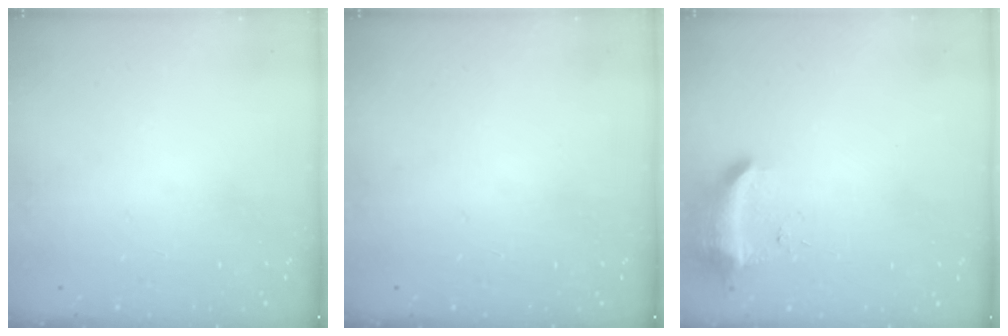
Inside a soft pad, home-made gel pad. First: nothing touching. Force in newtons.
{"total": 0.0}
{"total": 8.9, "press": 8.8, "slide": 1.6}